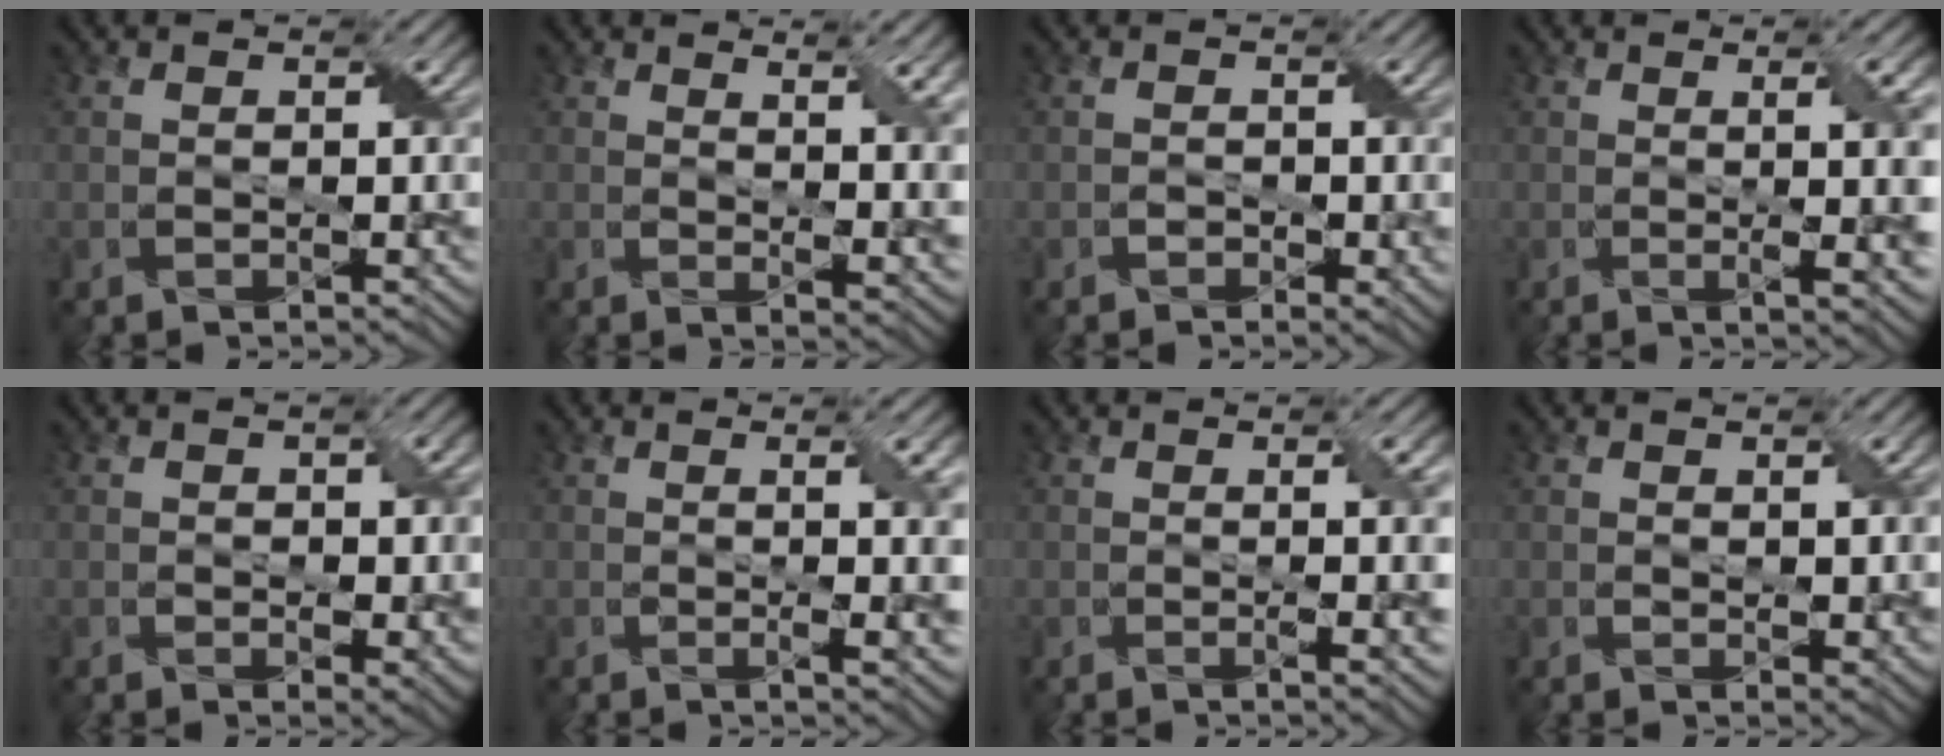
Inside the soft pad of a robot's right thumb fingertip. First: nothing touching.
{"total": 6.5, "force": [2.6, 2.1, 5.6], "torque": [-0.072, 0.000, 0.049]}
{"total": 1.5, "force": [-0.6, 0.9, 1.0], "torque": [-0.016, -0.003, -0.010]}
{"total": 7.5, "force": [0.4, 1.8, 7.3], "torque": [-0.093, 0.004, 0.011]}
{"total": 3.8, "force": [0.4, 2.2, 3.1], "torque": [-0.043, -0.005, 0.012]}
{"total": 6.2, "force": [0.4, 1.4, 6.1], "torque": [-0.084, 0.001, 0.012]}
{"total": 5.2, "force": [0.2, 1.1, 5.1], "torque": [-0.071, 0.004, 0.006]}
{"total": 2.1, "force": [0.8, 1.0, 1.6], "torque": [-0.027, -0.004, 0.020]}